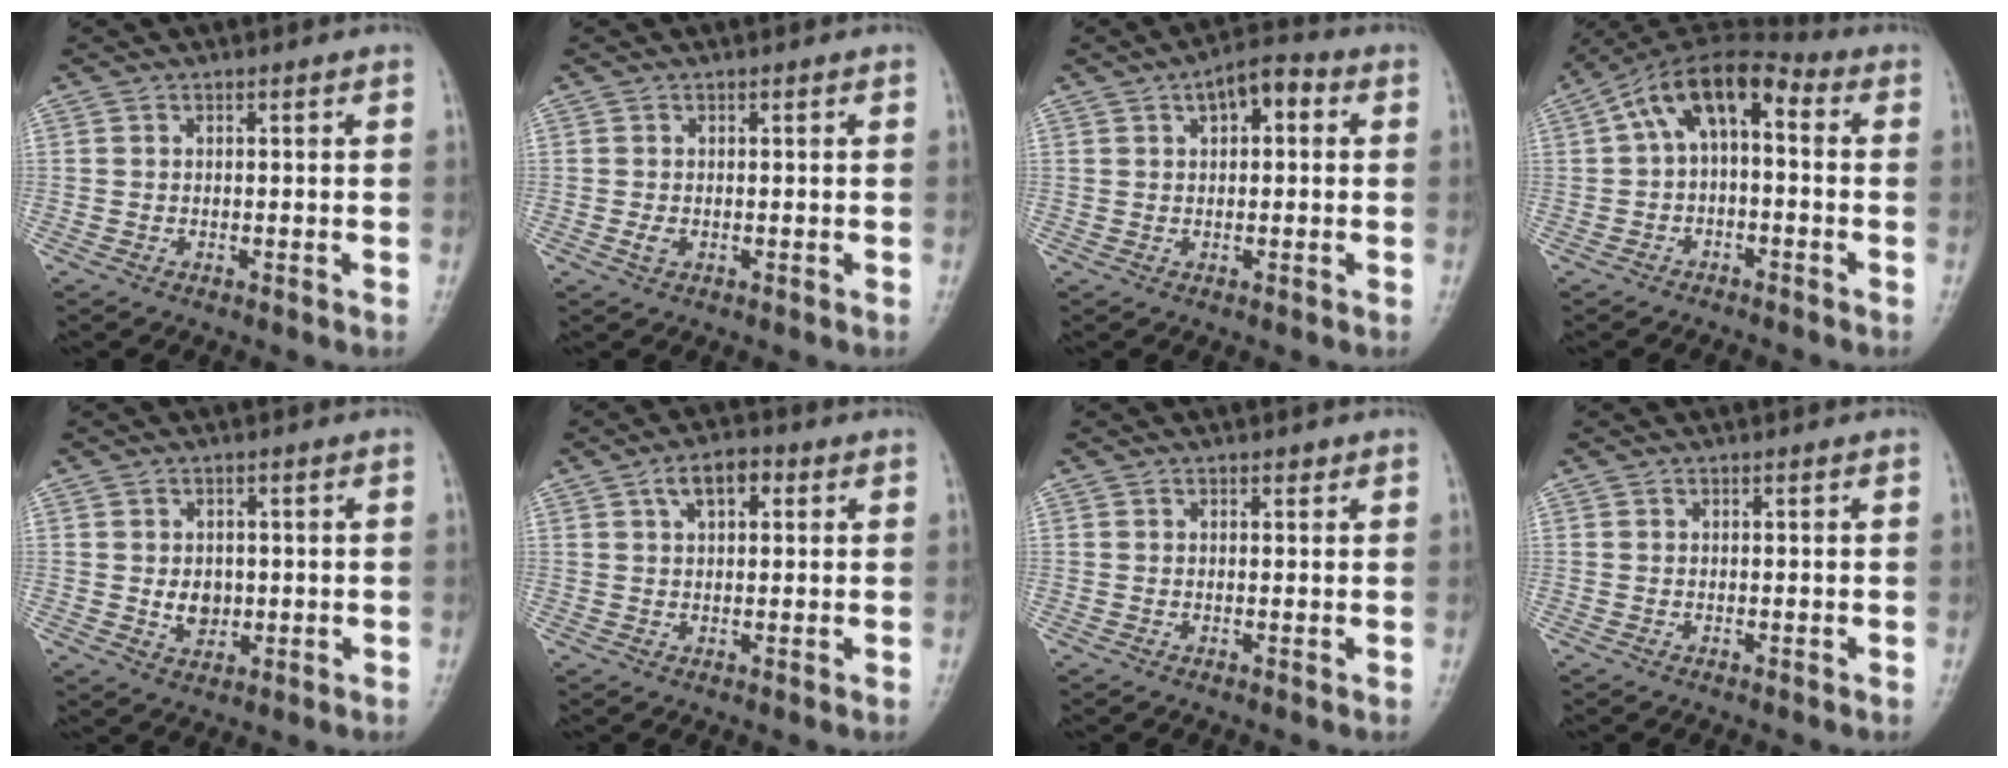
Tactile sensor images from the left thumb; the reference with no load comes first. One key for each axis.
{"total": 1.2, "fx": -0.3, "fy": 0.8, "fz": 0.9, "tx": -0.016, "ty": -0.001, "tz": -0.007}
{"total": 6.4, "fx": 2.1, "fy": 3.3, "fz": 5.1, "tx": -0.059, "ty": 0.018, "tz": 0.022}
{"total": 10.1, "fx": 1.0, "fy": 5.4, "fz": 8.5, "tx": -0.135, "ty": 0.045, "tz": 0.002}
{"total": 4.1, "fx": -0.1, "fy": 3.2, "fz": 2.5, "tx": -0.022, "ty": -0.002, "tz": 0.005}
{"total": 5.4, "fx": 2.1, "fy": 2.9, "fz": 4.0, "tx": -0.057, "ty": 0.009, "tz": 0.029}
{"total": 0.6, "fx": 0.4, "fy": 0.3, "fz": 0.2, "tx": 0.004, "ty": -0.002, "tz": 0.003}
{"total": 0.0}